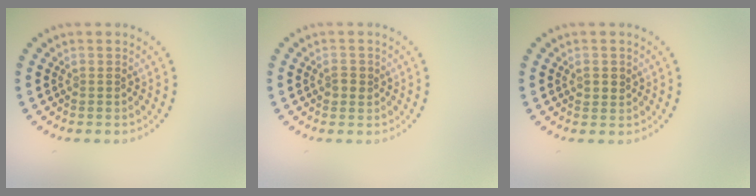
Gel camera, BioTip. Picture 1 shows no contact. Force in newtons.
{"total": 1.2, "press": 1.2, "slide": 0.2}
{"total": 1.1, "press": 1.1, "slide": 0.2}